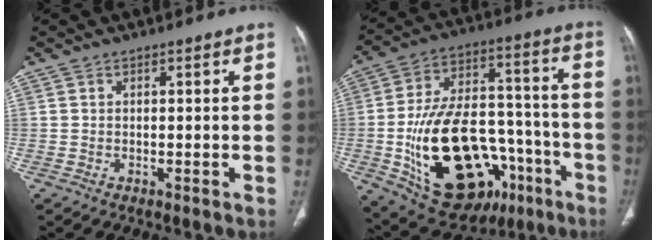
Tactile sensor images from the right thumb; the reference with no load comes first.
{"total": 29.6, "force": [-10.1, 17.0, 22.0], "torque": [-0.382, 0.043, -0.138]}